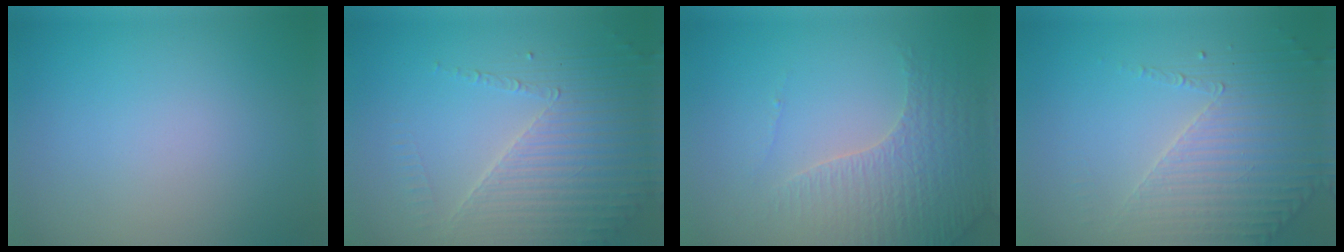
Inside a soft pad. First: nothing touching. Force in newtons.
{"total": 4.5, "press": 3.9, "slide": 2.1}
{"total": 4.2, "press": 3.4, "slide": 2.5}
{"total": 4.1, "press": 3.3, "slide": 2.4}